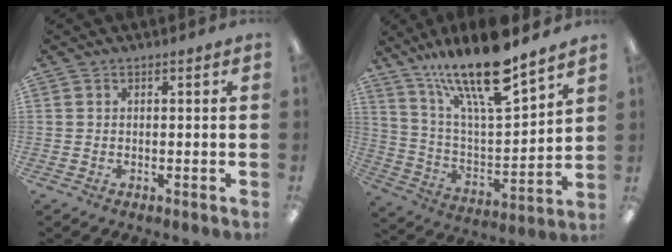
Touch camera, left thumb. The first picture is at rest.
{"total": 20.0, "force": [15.4, 4.7, 11.8], "torque": [-0.214, -0.101, 0.261]}